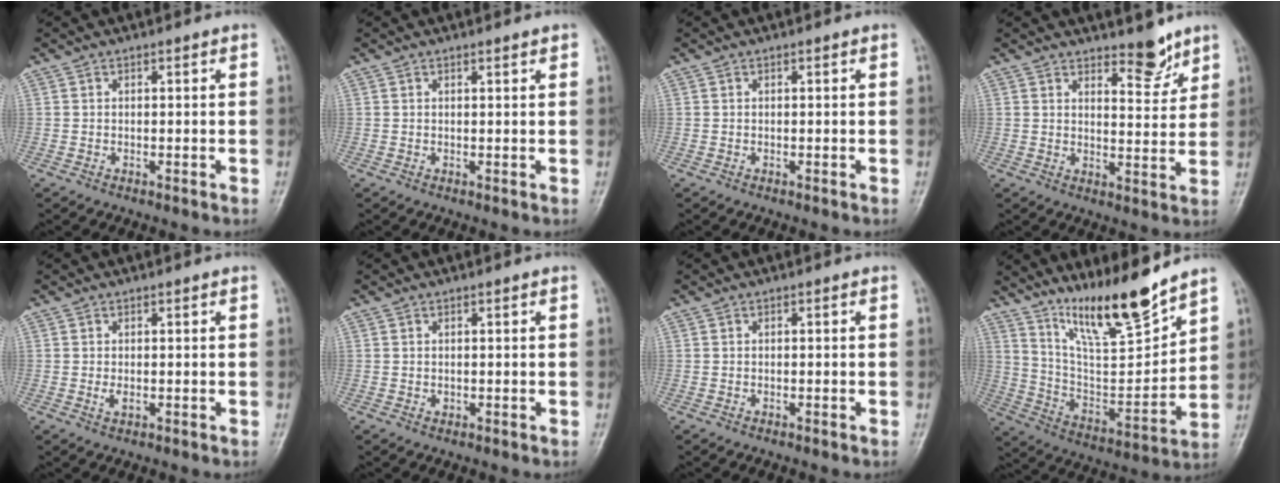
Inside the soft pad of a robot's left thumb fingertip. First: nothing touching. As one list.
[{"total": 0.9, "force": [0.8, 0.1, 0.5], "torque": [-0.006, -0.005, 0.010]}, {"total": 0.0}, {"total": 5.6, "force": [4.5, 1.9, 2.7], "torque": [-0.019, -0.040, 0.068]}, {"total": 1.4, "force": [0.3, 0.7, 1.2], "torque": [-0.019, -0.004, 0.008]}, {"total": 0.6, "force": [0.4, 0.3, 0.3], "torque": [0.000, -0.003, 0.006]}, {"total": 0.0}, {"total": 16.1, "force": [12.7, 2.4, 9.6], "torque": [-0.135, -0.088, 0.235]}]